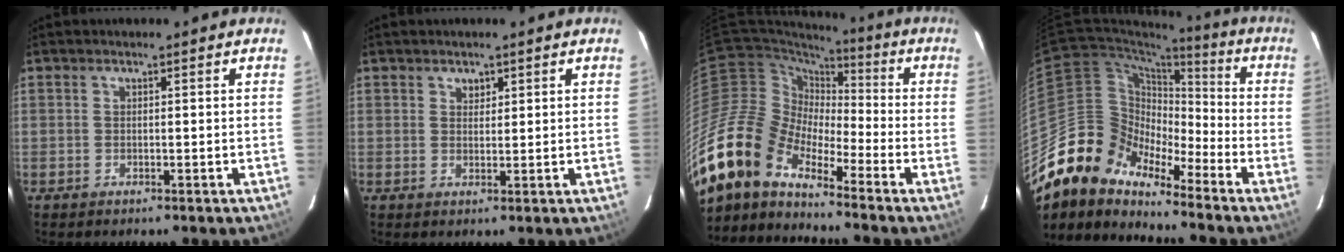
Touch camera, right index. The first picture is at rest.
{"total": 1.6, "force": [1.0, 1.2, 0.5], "torque": [-0.002, 0.005, 0.016]}
{"total": 17.7, "force": [-13.8, 7.4, 8.4], "torque": [-0.151, -0.023, -0.273]}
{"total": 13.1, "force": [-11.2, 6.0, 3.1], "torque": [-0.056, 0.025, -0.224]}